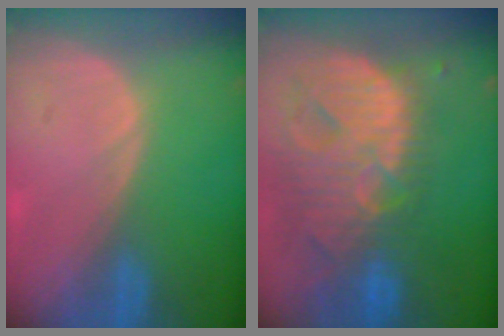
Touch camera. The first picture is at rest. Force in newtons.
{"total": 13.8, "press": 11.7, "slide": 7.4}